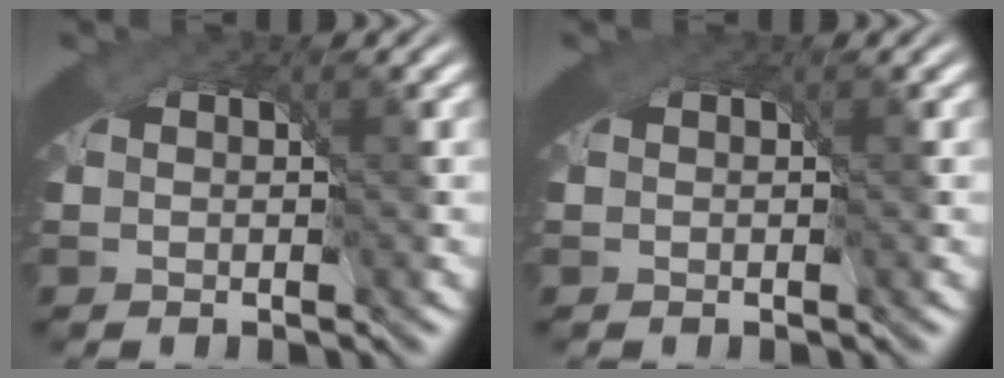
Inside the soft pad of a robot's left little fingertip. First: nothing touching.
{"total": 0.0}